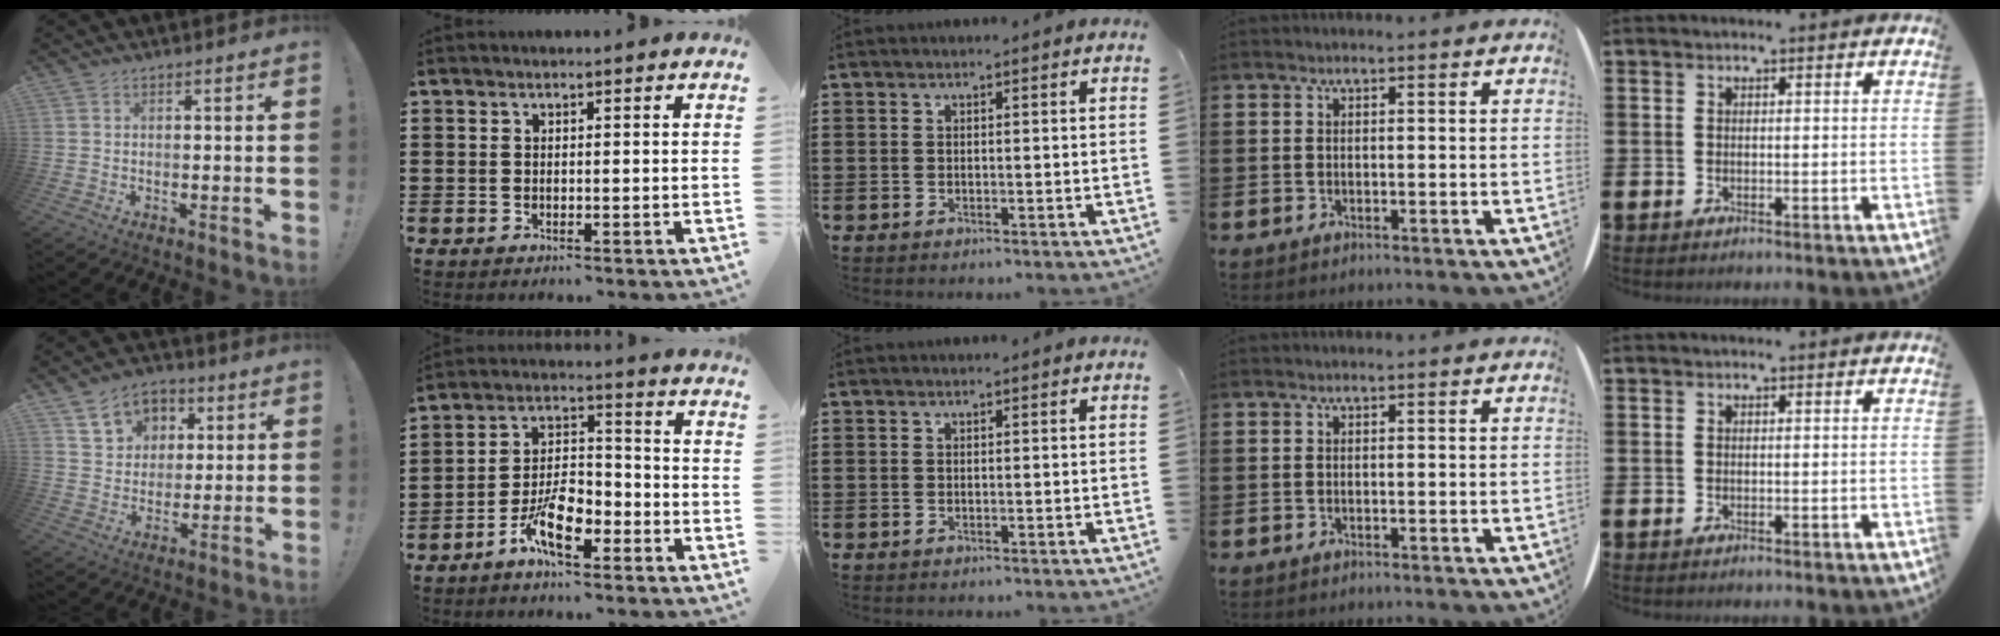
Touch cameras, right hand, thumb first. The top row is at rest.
{"thumb": {"total": 10.5, "force": [5.0, 8.5, 3.6], "torque": [-0.051, -0.023, 0.099]}, "index": {"total": 8.6, "force": [-5.0, 3.5, 6.0], "torque": [-0.125, 0.007, -0.093]}}